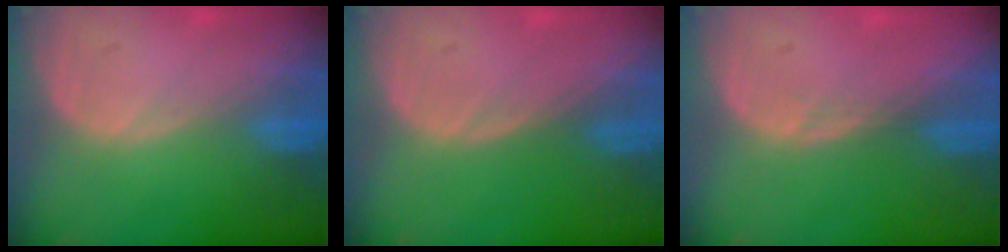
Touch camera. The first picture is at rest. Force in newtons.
{"total": 0.0}
{"total": 0.8, "press": 0.6, "slide": 0.6}